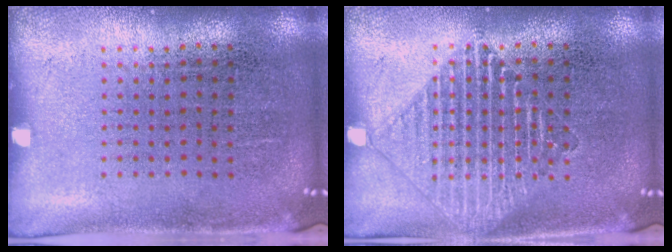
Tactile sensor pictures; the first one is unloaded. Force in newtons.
{"total": 2.6, "press": 2.6, "slide": 0.5}